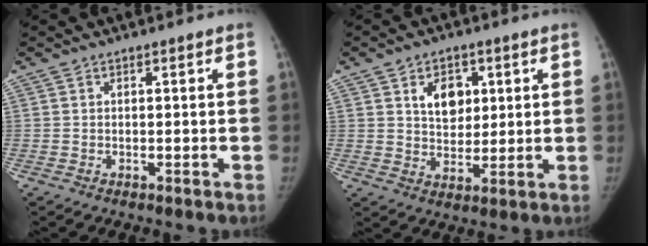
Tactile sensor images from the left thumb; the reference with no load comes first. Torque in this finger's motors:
{"motor_torque": [-0.06, 0.07, -0.01, 0.10, 0.00]}